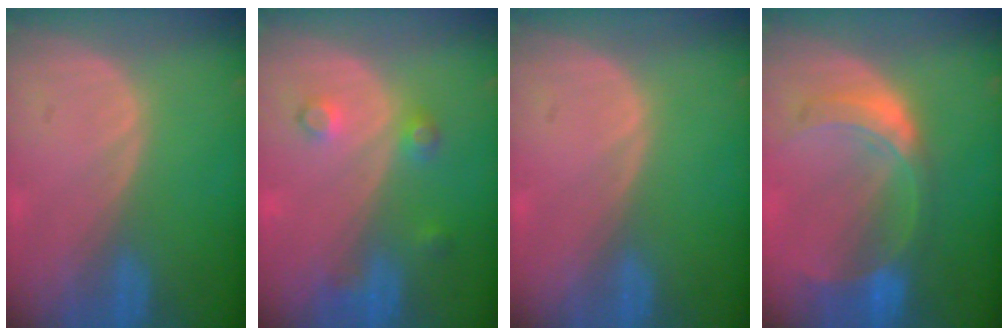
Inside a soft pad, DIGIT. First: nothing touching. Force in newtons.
{"total": 3.7, "press": 3.4, "slide": 1.5}
{"total": 0.0}
{"total": 7.7, "press": 6.8, "slide": 3.7}